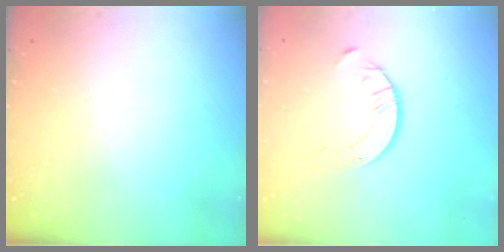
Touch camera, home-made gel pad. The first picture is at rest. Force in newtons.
{"total": 4.0, "press": 4.0, "slide": 0.5}